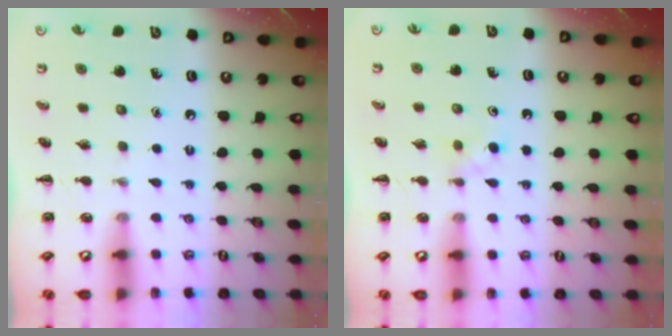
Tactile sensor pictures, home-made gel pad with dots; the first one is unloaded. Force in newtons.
{"total": 2.7, "press": 2.5, "slide": 1.1}